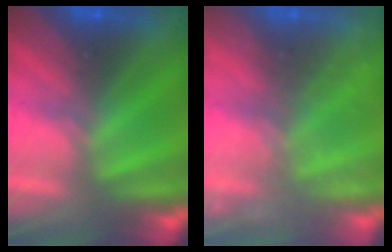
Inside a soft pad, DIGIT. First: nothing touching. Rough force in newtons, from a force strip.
{"total": 2.4}